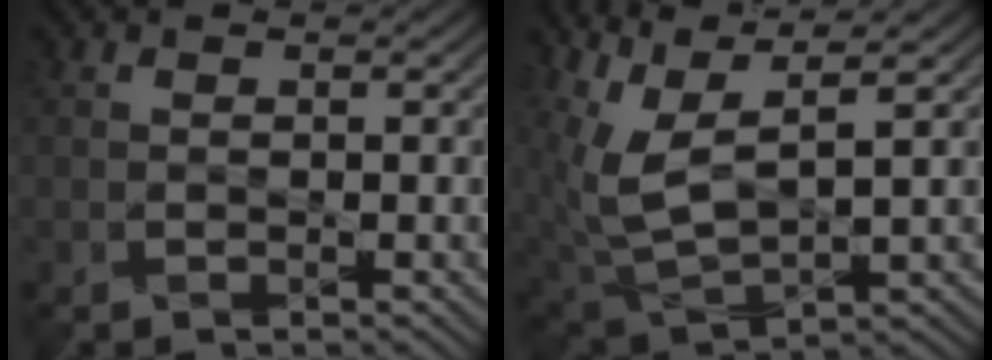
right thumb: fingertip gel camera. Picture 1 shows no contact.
{"total": 8.6, "force": [4.0, 2.8, 7.1], "torque": [-0.185, 0.003, 0.088]}